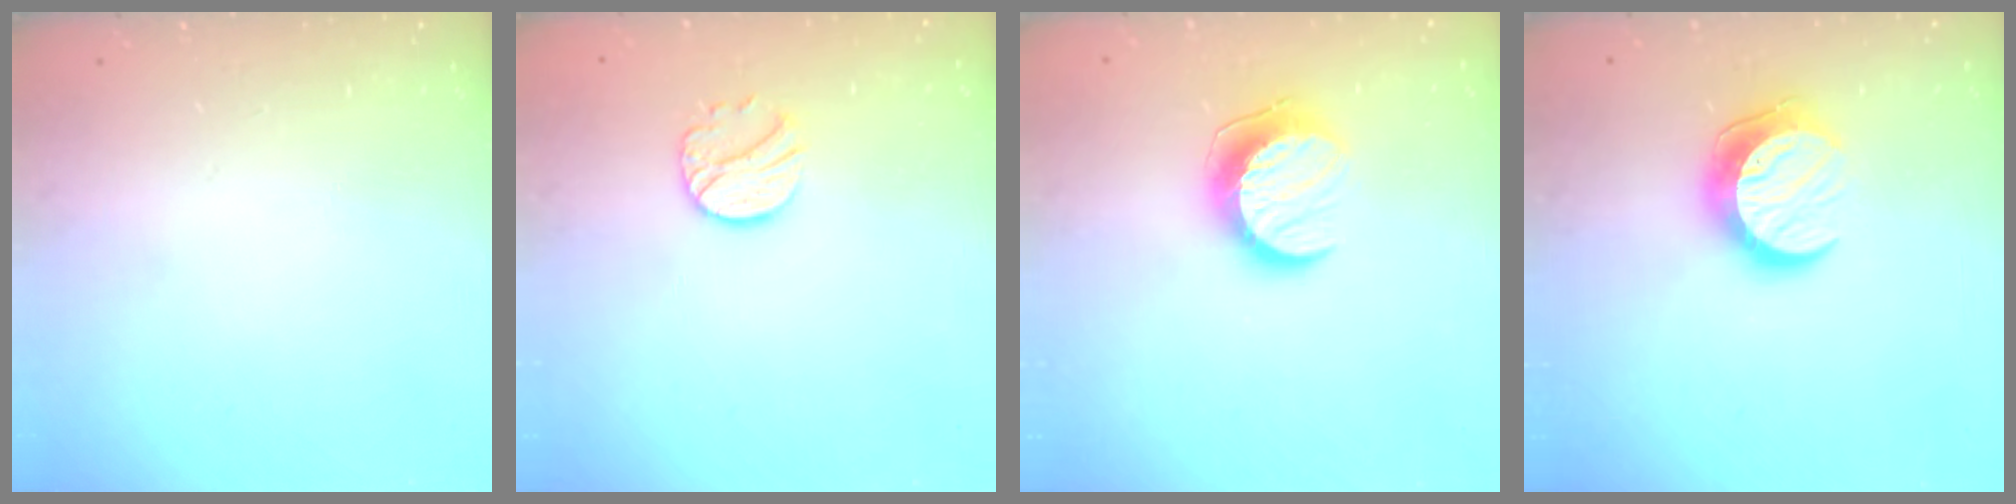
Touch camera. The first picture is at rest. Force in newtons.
{"total": 9.4, "press": 9.4, "slide": 0.7}
{"total": 10.4, "press": 10.4, "slide": 0.4}
{"total": 10.7, "press": 10.7, "slide": 0.8}